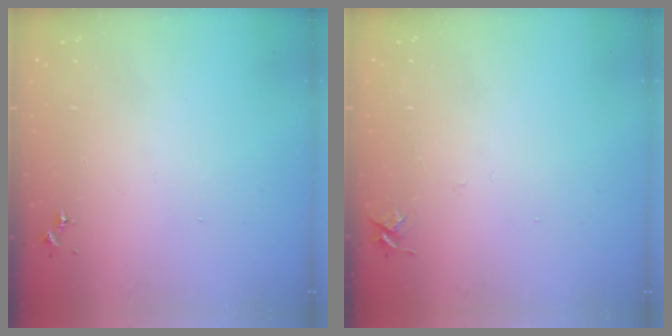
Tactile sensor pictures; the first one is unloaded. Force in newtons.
{"total": 4.4, "press": 4.3, "slide": 0.6}